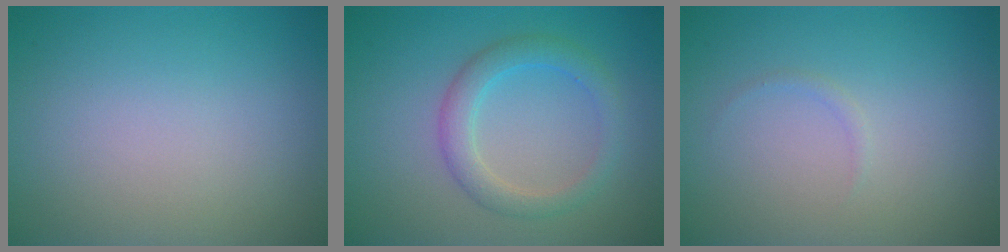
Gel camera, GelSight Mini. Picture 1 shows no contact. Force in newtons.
{"total": 2.9, "press": 2.9, "slide": 0.1}
{"total": 0.5, "press": 0.5, "slide": 0.0}